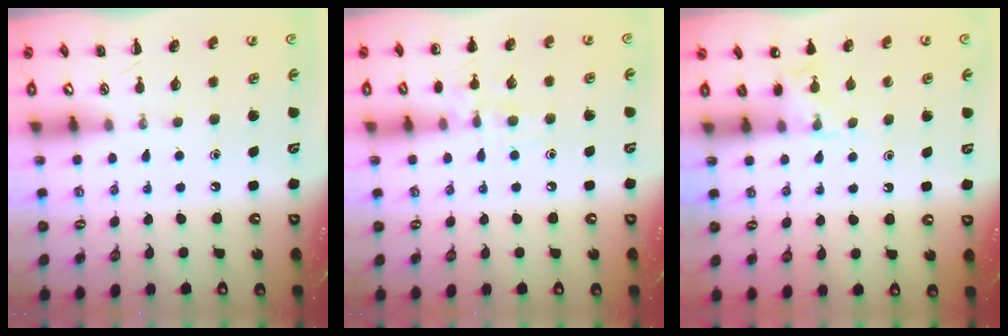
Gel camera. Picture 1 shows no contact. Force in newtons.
{"total": 8.7, "press": 8.5, "slide": 1.9}
{"total": 4.3, "press": 4.1, "slide": 1.4}